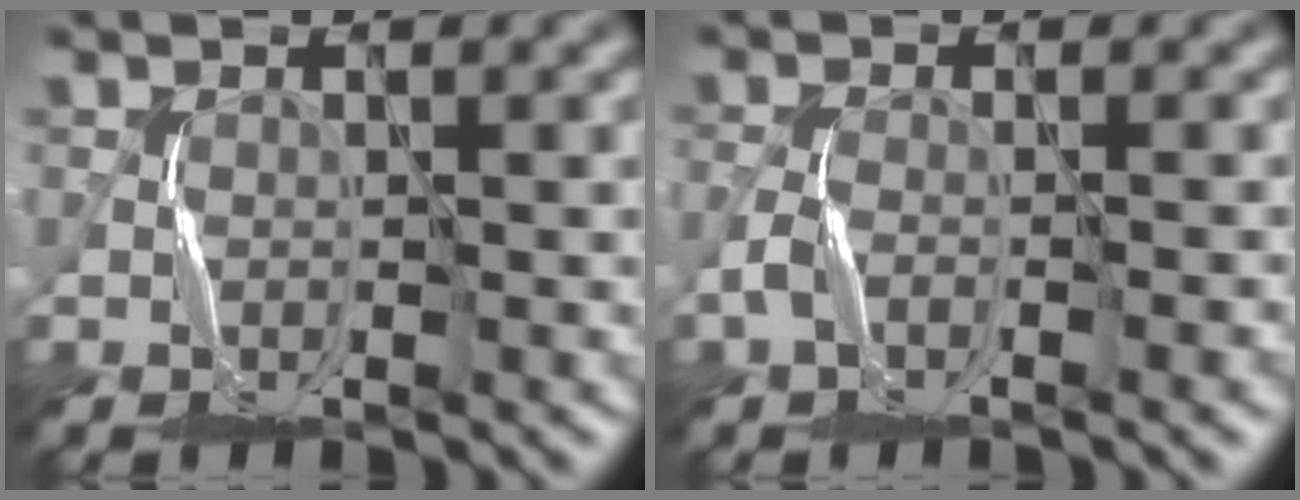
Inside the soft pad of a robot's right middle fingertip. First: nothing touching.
{"total": 2.4, "force": [-1.5, 0.7, 1.8], "torque": [-0.042, 0.000, -0.030]}